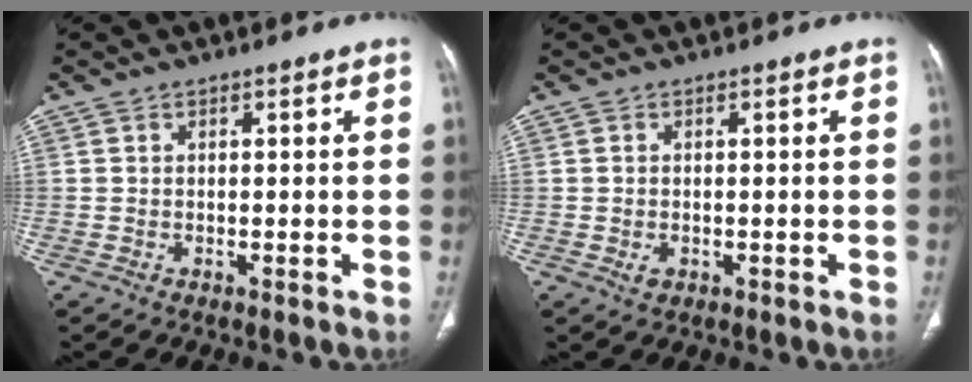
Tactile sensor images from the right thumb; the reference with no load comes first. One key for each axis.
{"total": 1.5, "fx": -0.4, "fy": 1.1, "fz": 1.0, "tx": -0.018, "ty": 0.002, "tz": -0.001}